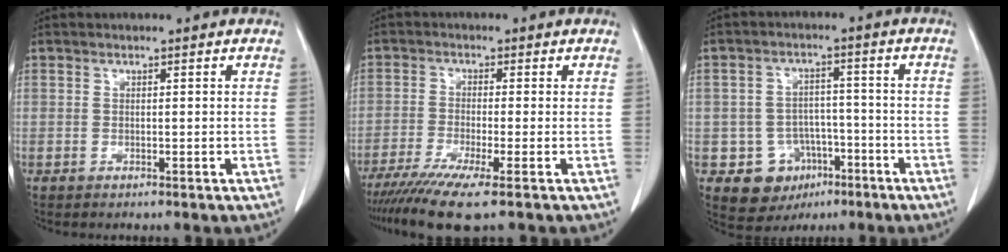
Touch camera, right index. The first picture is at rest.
{"total": 8.2, "force": [-5.7, -0.2, 5.9], "torque": [-0.102, -0.021, -0.096]}
{"total": 8.1, "force": [-3.5, 7.0, 1.8], "torque": [-0.023, 0.016, -0.043]}